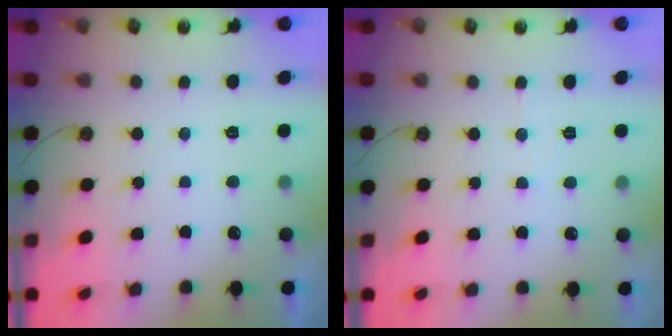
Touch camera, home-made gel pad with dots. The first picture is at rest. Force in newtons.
{"total": 3.8, "press": 3.8, "slide": 0.7}